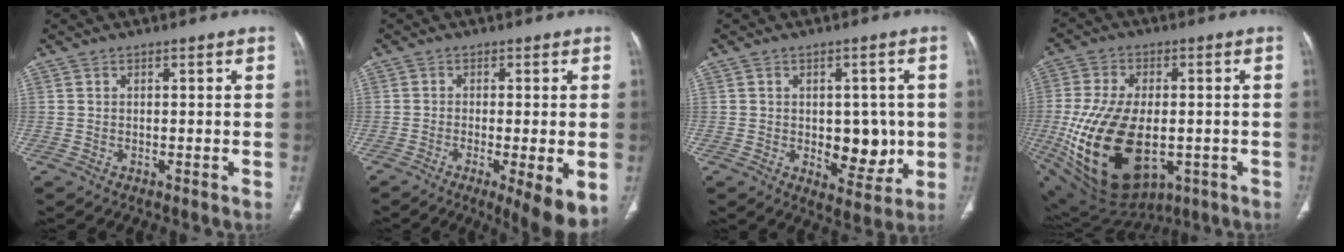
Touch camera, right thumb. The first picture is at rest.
{"total": 9.7, "force": [-3.6, 2.0, 8.8], "torque": [-0.132, -0.020, -0.054]}
{"total": 9.5, "force": [-0.8, 5.9, 7.4], "torque": [-0.054, -0.008, -0.001]}
{"total": 22.6, "force": [-4.1, 13.3, 17.8], "torque": [-0.334, -0.013, -0.040]}